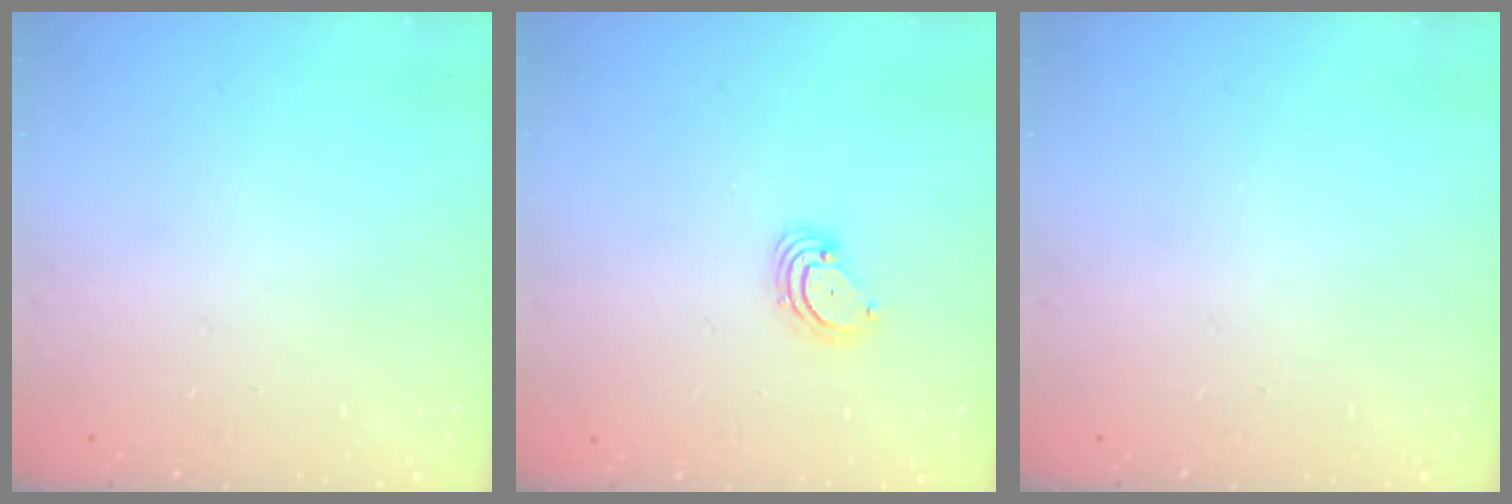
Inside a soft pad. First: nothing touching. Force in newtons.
{"total": 3.3, "press": 3.3, "slide": 0.3}
{"total": 0.0}